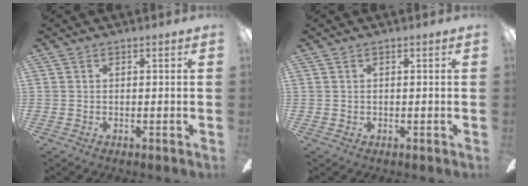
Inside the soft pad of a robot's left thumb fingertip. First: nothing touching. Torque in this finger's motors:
{"motor_torque": [-0.08, -0.01, -0.13, 0.13, 0.01]}